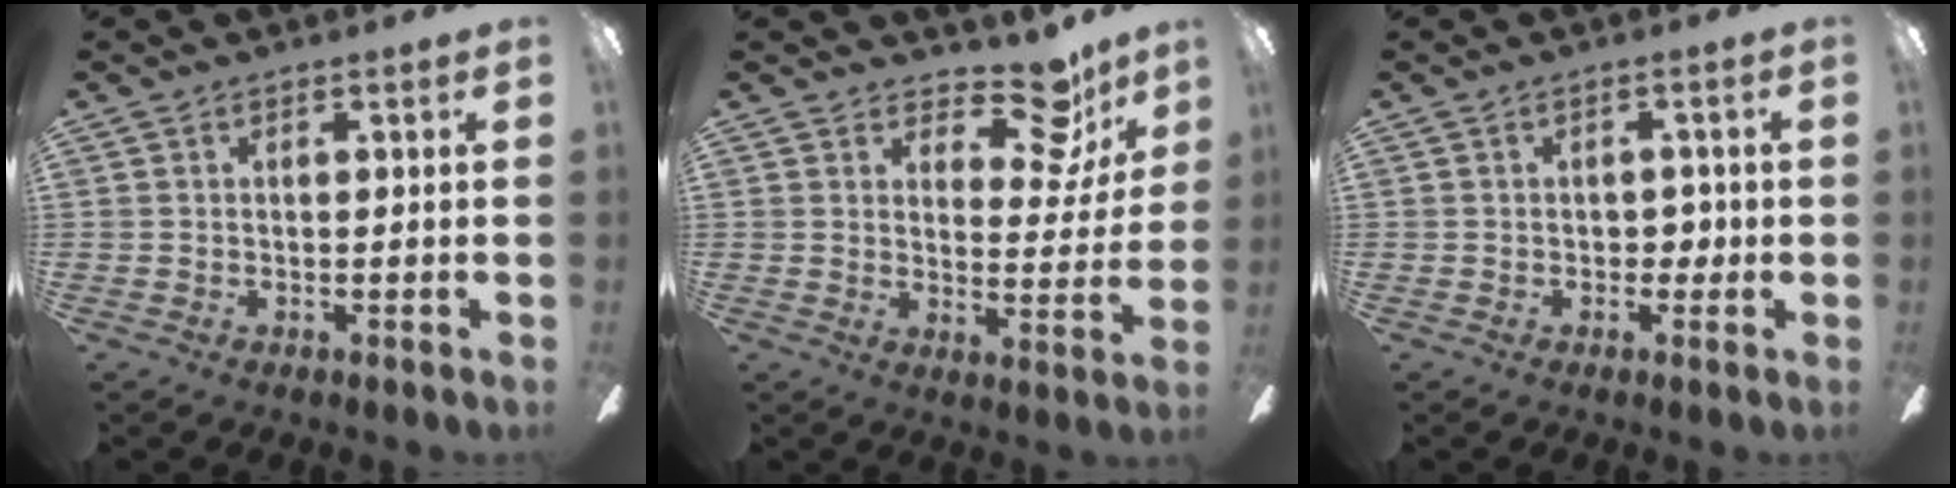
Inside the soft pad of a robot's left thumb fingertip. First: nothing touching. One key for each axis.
{"total": 12.8, "fx": 8.9, "fy": 6.0, "fz": 7.0, "tx": -0.082, "ty": -0.055, "tz": 0.154}
{"total": 2.8, "fx": -0.3, "fy": 2.2, "fz": 1.8, "tx": -0.025, "ty": 0.005, "tz": -0.010}